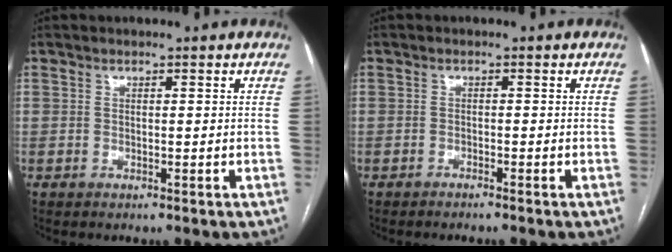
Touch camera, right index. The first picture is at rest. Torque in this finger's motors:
{"motor_torque": [-0.09, -0.06, -0.02, 0.01]}